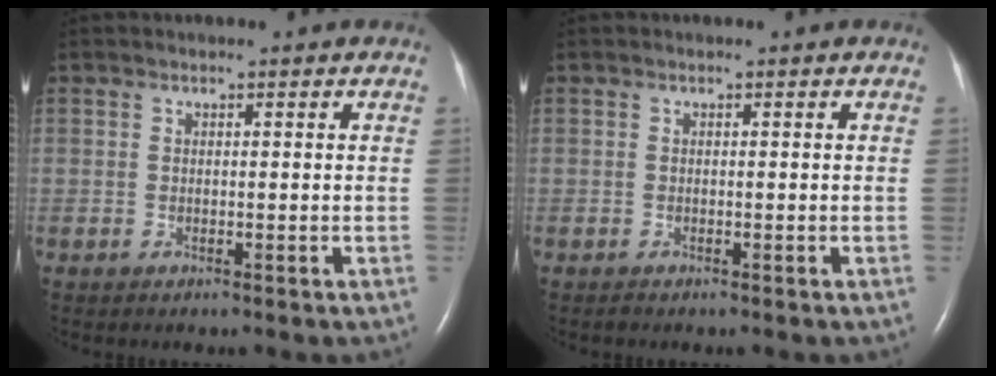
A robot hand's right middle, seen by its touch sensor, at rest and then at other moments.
{"total": 0.0}